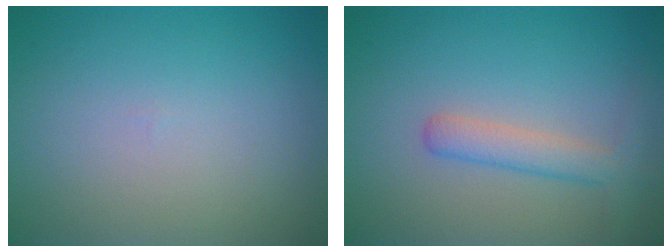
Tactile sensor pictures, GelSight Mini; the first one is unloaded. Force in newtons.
{"total": 2.3, "press": 2.3, "slide": 0.1}